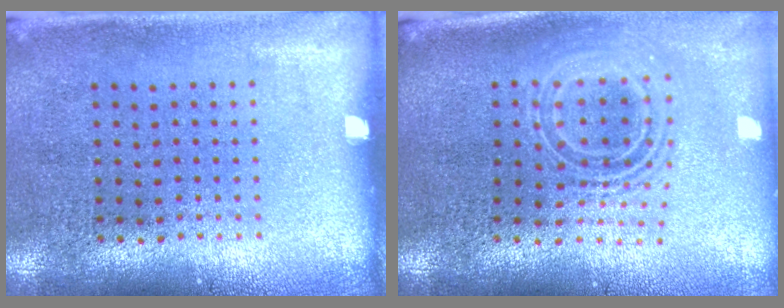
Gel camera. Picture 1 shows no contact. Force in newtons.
{"total": 2.1, "press": 1.5, "slide": 1.5}